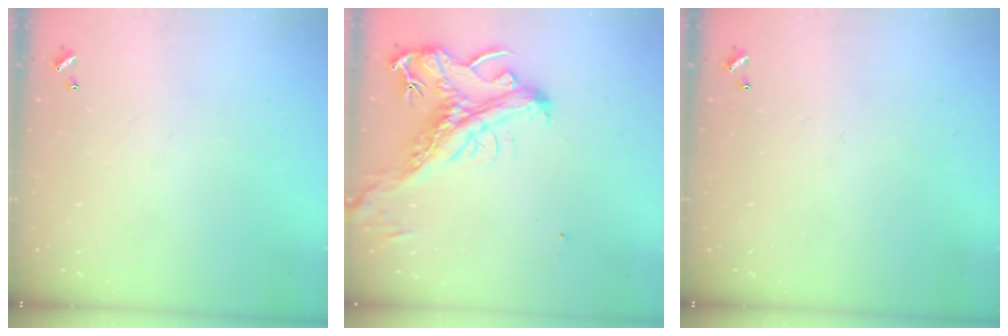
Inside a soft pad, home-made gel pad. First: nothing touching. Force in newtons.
{"total": 2.6, "press": 2.2, "slide": 1.4}
{"total": 0.0}